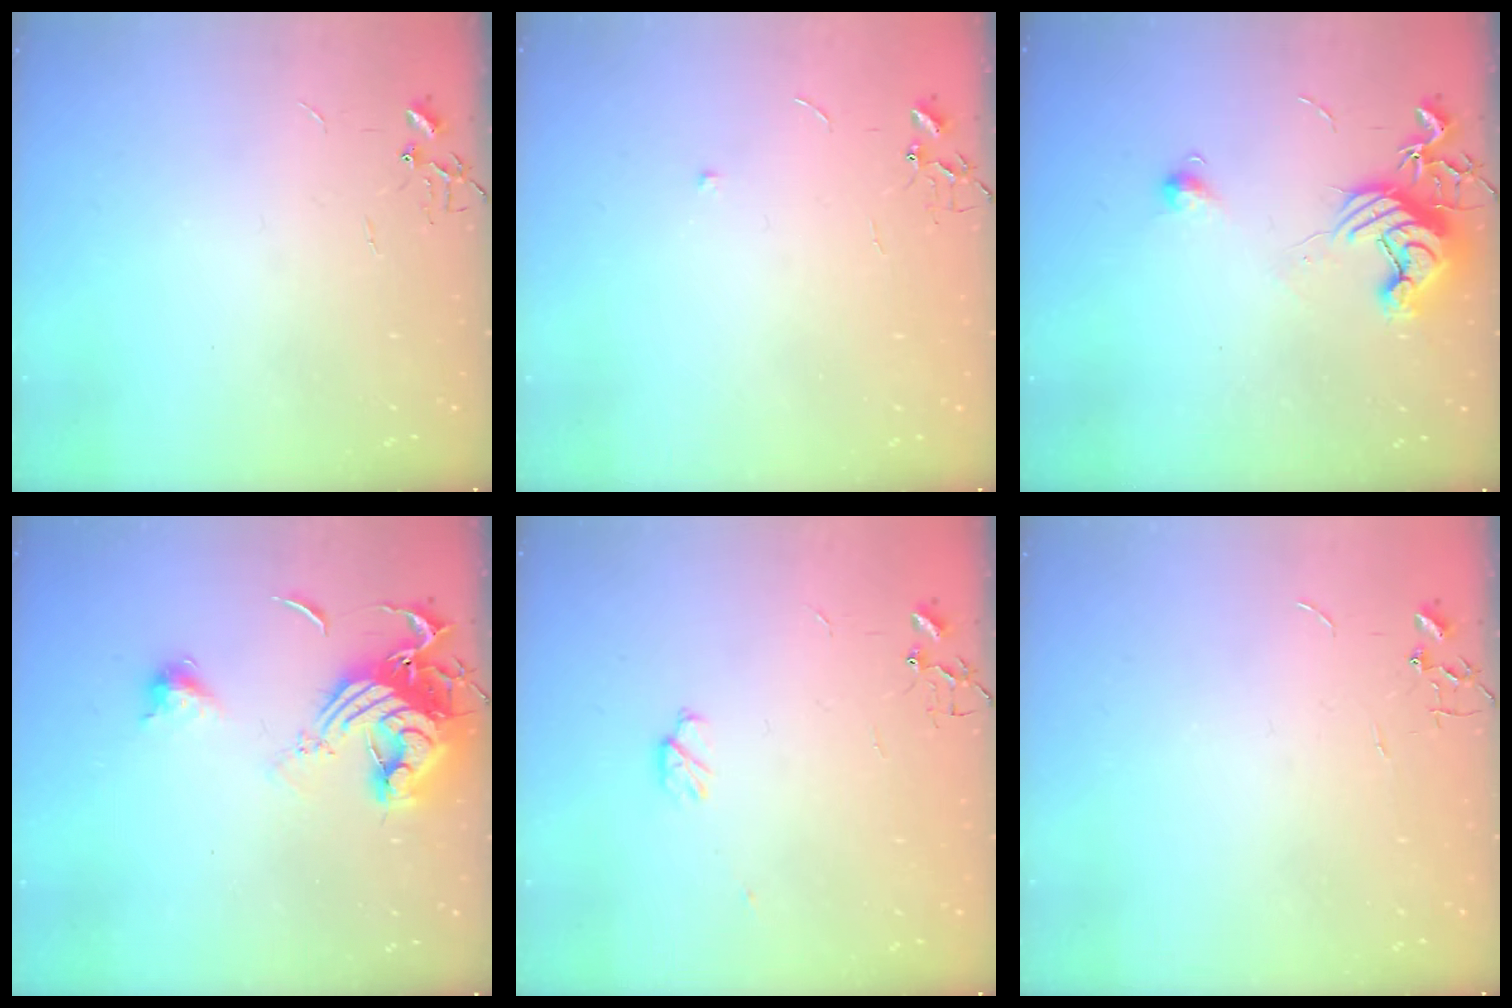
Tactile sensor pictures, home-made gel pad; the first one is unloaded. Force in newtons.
{"total": 3.9, "press": 3.8, "slide": 0.5}
{"total": 11.3, "press": 11.3, "slide": 0.7}
{"total": 15.4, "press": 15.3, "slide": 1.6}
{"total": 4.3, "press": 4.1, "slide": 1.2}
{"total": 0.0}